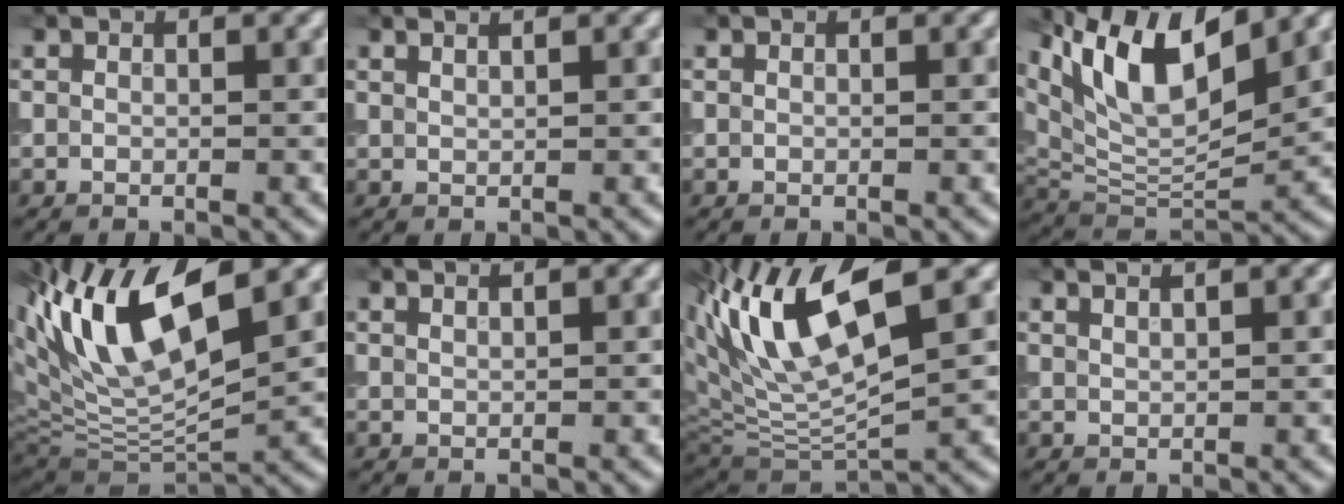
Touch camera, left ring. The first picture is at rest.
{"total": 1.5, "force": [1.2, 0.5, 0.9], "torque": [0.003, 0.001, 0.002]}
{"total": 0.0}
{"total": 10.2, "force": [5.5, 3.7, 7.7], "torque": [-0.144, 0.003, 0.104]}
{"total": 12.6, "force": [4.7, 4.3, 10.8], "torque": [-0.210, 0.014, 0.085]}
{"total": 0.9, "force": [0.7, 0.2, 0.5], "torque": [0.001, -0.002, 0.004]}
{"total": 10.5, "force": [4.1, 3.3, 9.1], "torque": [-0.184, 0.010, 0.080]}
{"total": 1.8, "force": [1.4, 0.6, 1.0], "torque": [0.004, 0.004, 0.001]}